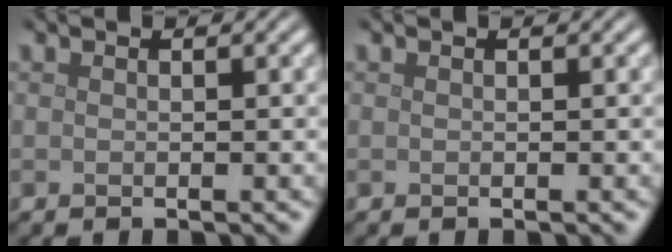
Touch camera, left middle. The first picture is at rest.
{"total": 0.0}